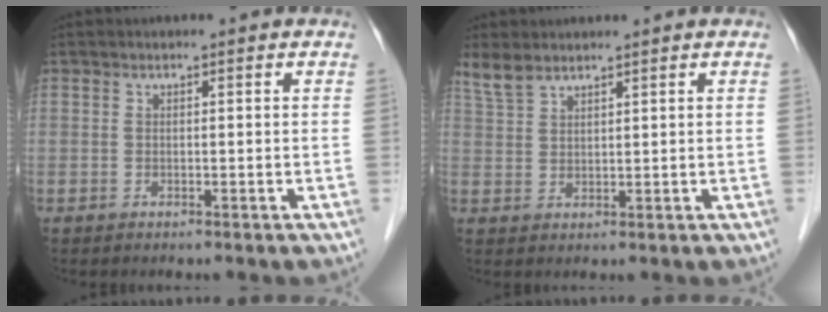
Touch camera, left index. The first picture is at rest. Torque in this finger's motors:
{"motor_torque": [0.06, 0.03, 0.05, 0.05]}